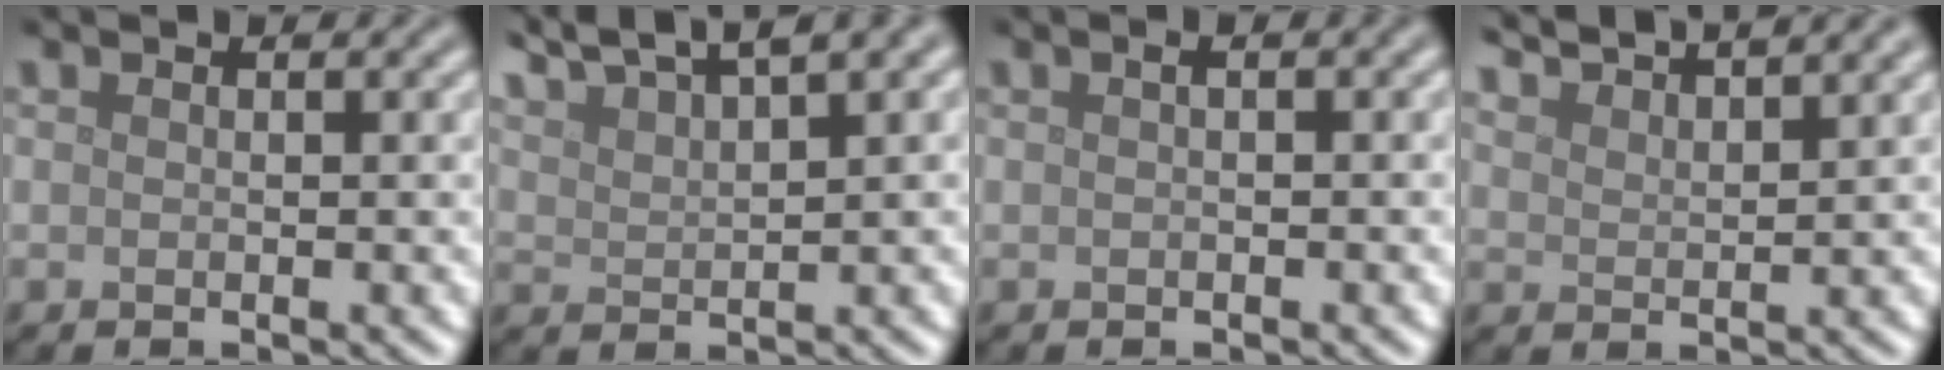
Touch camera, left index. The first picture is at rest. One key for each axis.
{"total": 7.2, "fx": 6.0, "fy": 1.3, "fz": 3.8, "tx": -0.066, "ty": 0.021, "tz": 0.100}
{"total": 1.0, "fx": 0.2, "fy": 0.2, "fz": 1.0, "tx": -0.017, "ty": 0.006, "tz": 0.003}
{"total": 4.7, "fx": 4.4, "fy": 0.6, "fz": 1.6, "tx": -0.021, "ty": 0.014, "tz": 0.063}